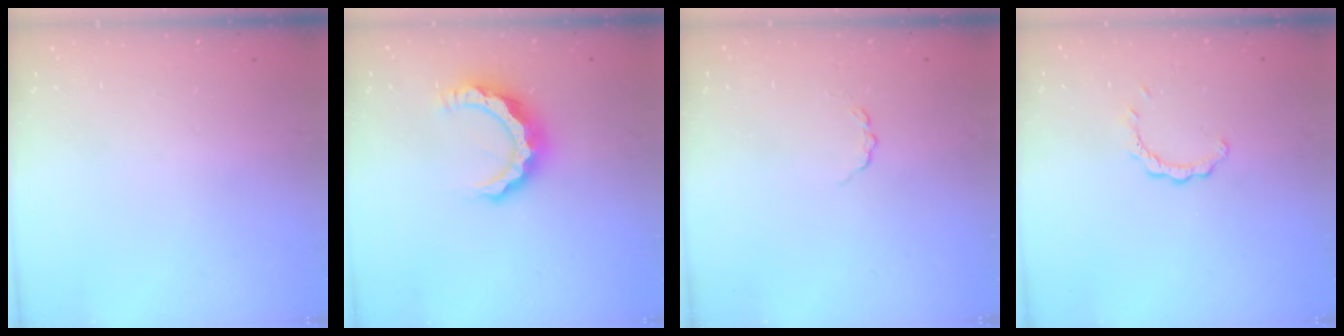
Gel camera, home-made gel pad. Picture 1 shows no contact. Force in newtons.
{"total": 10.3, "press": 10.2, "slide": 1.1}
{"total": 3.0, "press": 3.0, "slide": 0.4}
{"total": 2.2, "press": 2.2, "slide": 0.2}